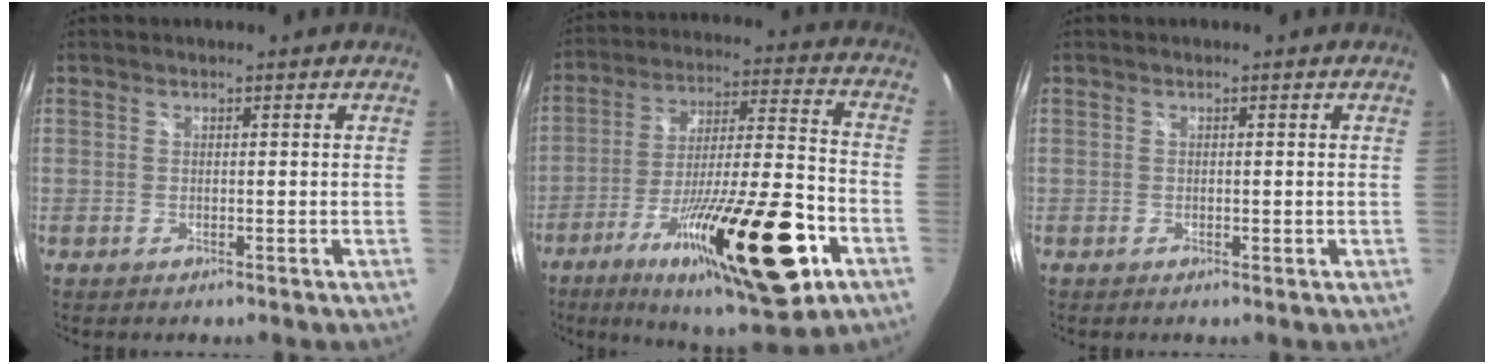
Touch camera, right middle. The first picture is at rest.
{"total": 27.5, "force": [-12.8, 6.0, 23.6], "torque": [-0.398, -0.046, -0.204]}
{"total": 0.5, "force": [-0.2, 0.3, 0.4], "torque": [-0.006, 0.000, -0.003]}